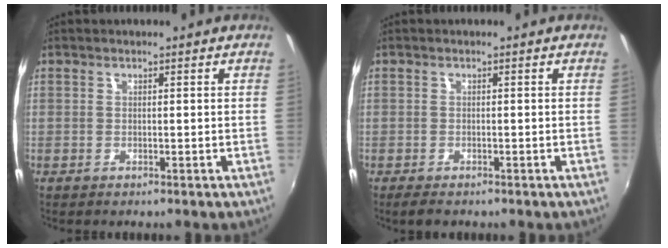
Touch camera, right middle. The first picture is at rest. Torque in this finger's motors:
{"motor_torque": [0.49, -0.51, 0.02, 0.01]}